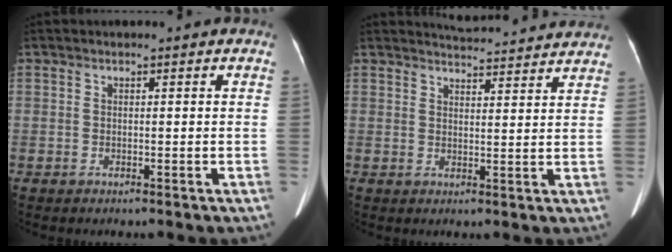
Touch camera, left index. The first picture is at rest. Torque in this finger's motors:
{"motor_torque": [-0.03, -0.42, -0.22, 0.00]}